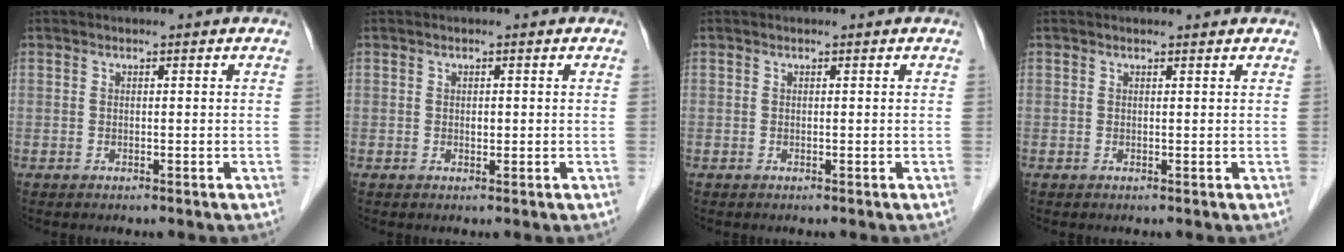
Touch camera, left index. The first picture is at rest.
{"total": 1.1, "force": [-1.0, 0.4, 0.2], "torque": [-0.003, -0.006, -0.016]}
{"total": 0.0}
{"total": 0.0}